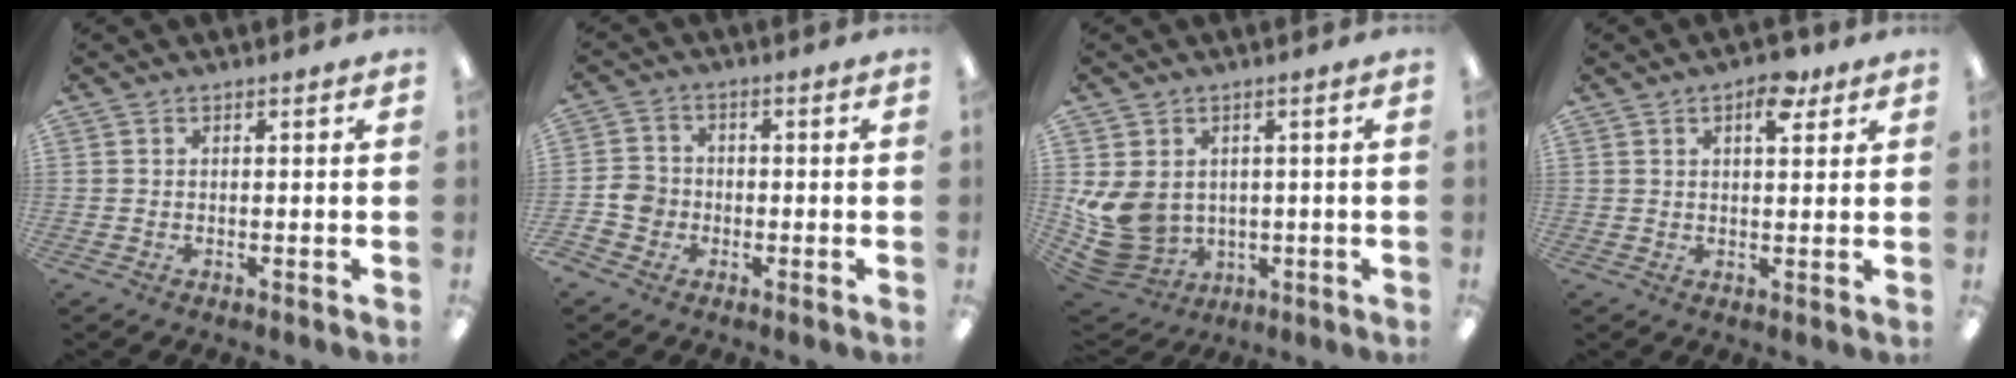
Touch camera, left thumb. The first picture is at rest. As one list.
[{"total": 5.2, "force": [-1.9, 4.6, 1.8], "torque": [-0.036, 0.013, -0.034]}, {"total": 11.4, "force": [-0.1, 9.7, 6.0], "torque": [-0.152, -0.020, 0.006]}, {"total": 6.9, "force": [3.7, 3.3, 4.8], "torque": [-0.054, -0.011, 0.056]}]